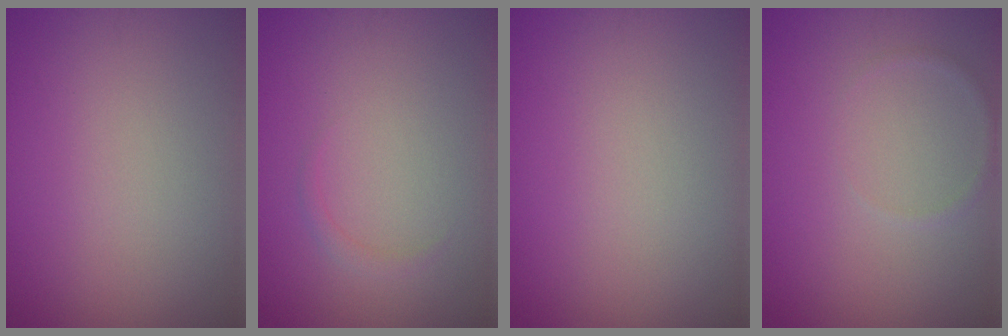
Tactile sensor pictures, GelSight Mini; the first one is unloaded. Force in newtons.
{"total": 0.8, "press": 0.8, "slide": 0.1}
{"total": 0.0}
{"total": 0.7, "press": 0.7, "slide": 0.0}